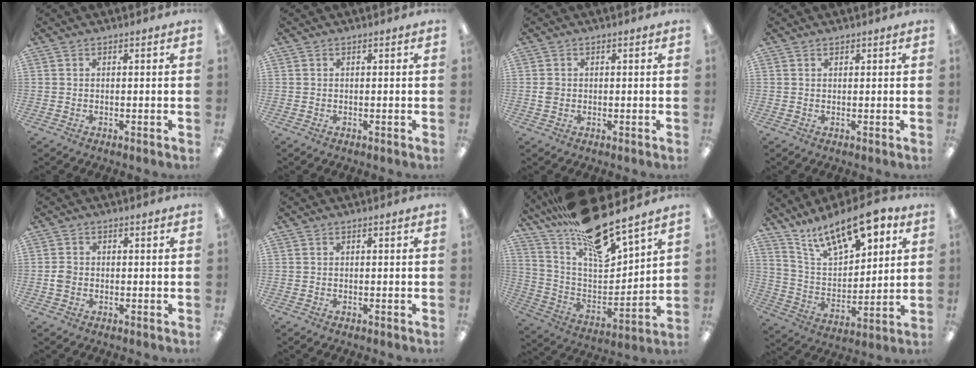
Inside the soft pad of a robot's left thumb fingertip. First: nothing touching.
{"total": 0.0}
{"total": 1.5, "force": [0.0, 1.3, 0.8], "torque": [-0.015, 0.004, 0.000]}
{"total": 0.7, "force": [0.6, 0.2, 0.2], "torque": [-0.004, 0.000, 0.012]}
{"total": 2.0, "force": [-0.3, 1.8, 1.0], "torque": [-0.017, 0.003, -0.006]}
{"total": 0.0}
{"total": 20.2, "force": [17.0, 4.3, 10.0], "torque": [-0.179, -0.127, 0.288]}
{"total": 16.9, "force": [12.2, 6.6, 9.7], "torque": [-0.169, -0.064, 0.212]}